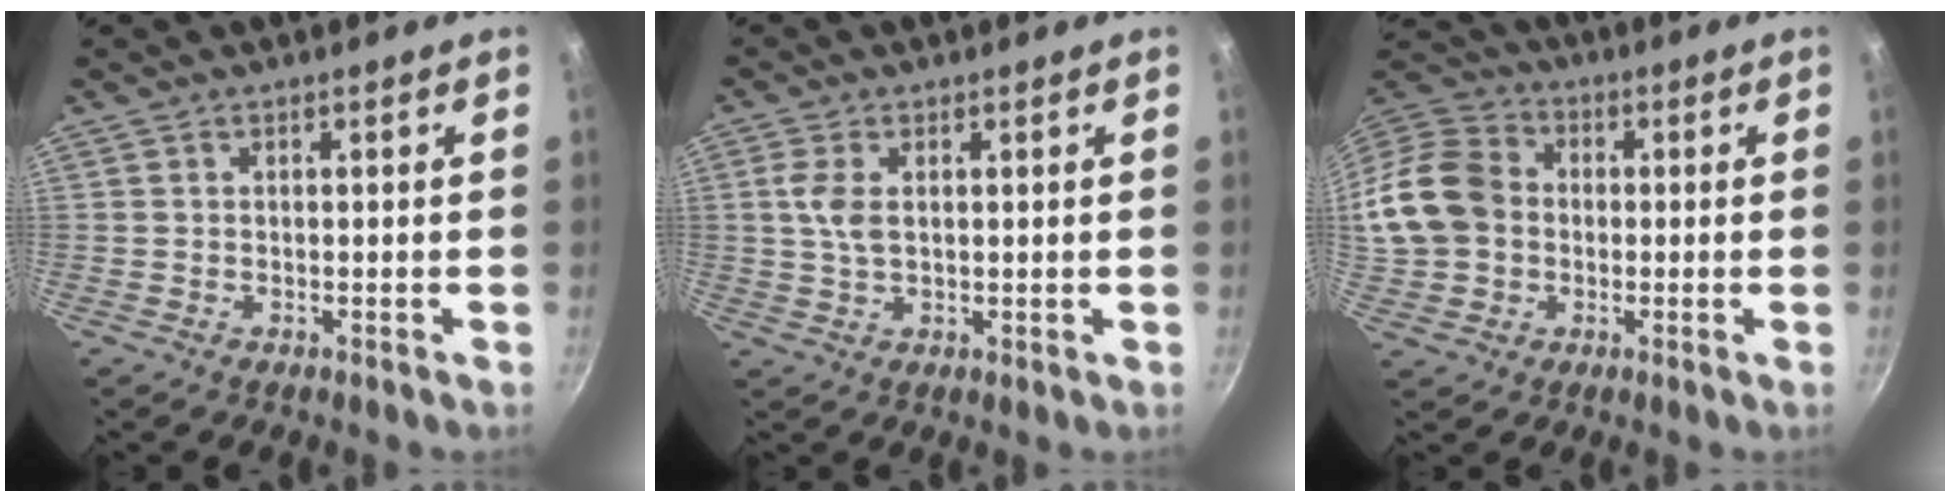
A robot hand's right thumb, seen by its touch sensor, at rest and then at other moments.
{"total": 4.6, "force": [1.1, 2.5, 3.7], "torque": [-0.078, 0.004, 0.022]}
{"total": 15.9, "force": [-0.3, 13.1, 9.1], "torque": [-0.162, 0.032, -0.016]}